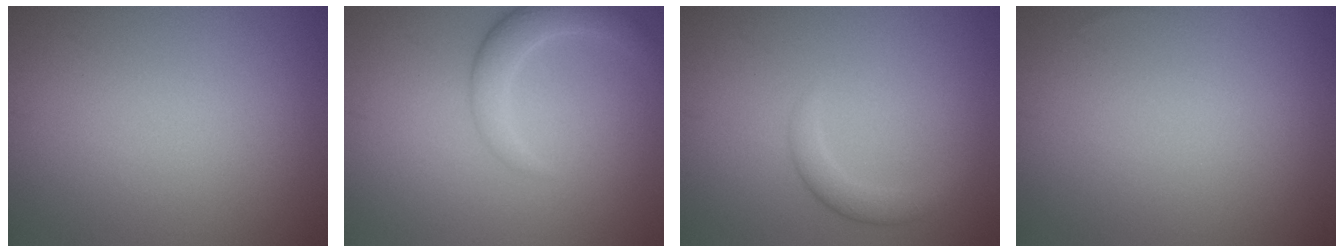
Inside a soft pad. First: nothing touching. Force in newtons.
{"total": 2.8, "press": 2.8, "slide": 0.1}
{"total": 1.8, "press": 1.8, "slide": 0.1}
{"total": 0.0}